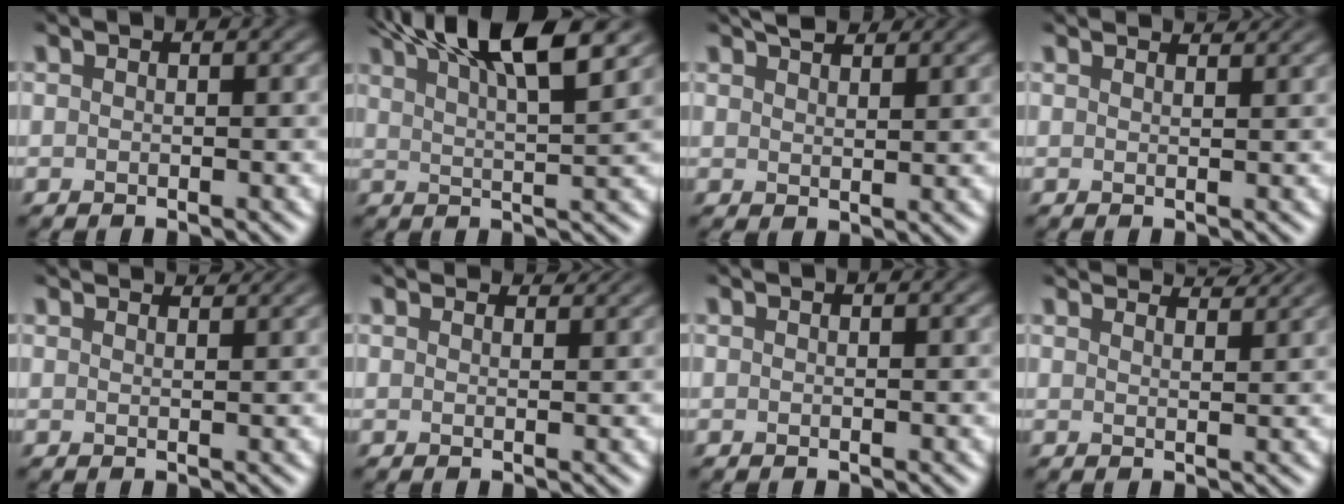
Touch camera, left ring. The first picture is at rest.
{"total": 9.7, "force": [5.9, 2.6, 7.2], "torque": [-0.096, 0.025, 0.077]}
{"total": 3.2, "force": [2.6, 1.1, 1.5], "torque": [-0.025, 0.007, 0.048]}
{"total": 2.5, "force": [2.4, 0.4, 0.7], "torque": [-0.010, 0.005, 0.024]}
{"total": 2.8, "force": [2.7, 0.4, 0.9], "torque": [-0.009, 0.006, 0.025]}
{"total": 2.1, "force": [2.1, 0.2, 0.4], "torque": [-0.015, -0.001, 0.022]}
{"total": 0.0}
{"total": 4.9, "force": [4.5, 0.7, 1.7], "torque": [-0.013, 0.013, 0.039]}